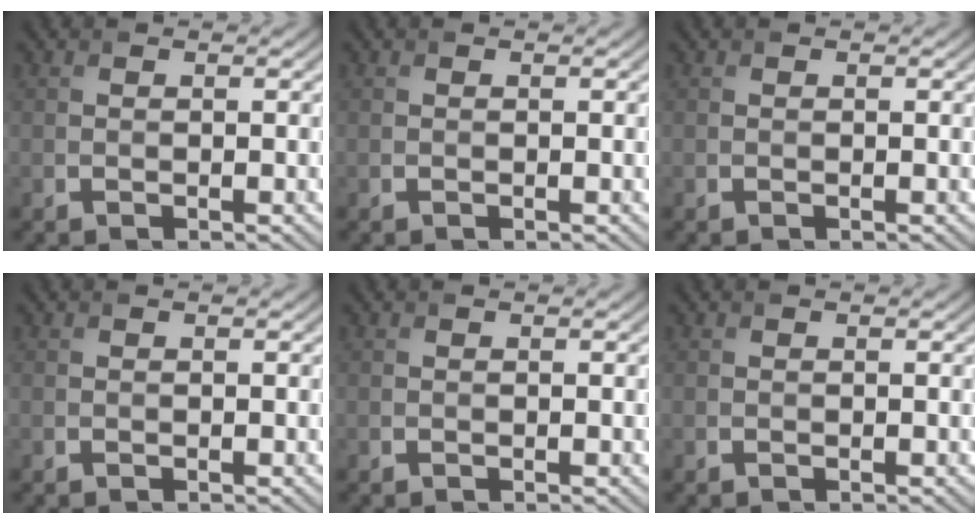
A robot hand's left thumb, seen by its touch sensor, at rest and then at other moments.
{"total": 0.0}
{"total": 0.0}
{"total": 0.0}
{"total": 0.0}
{"total": 0.0}